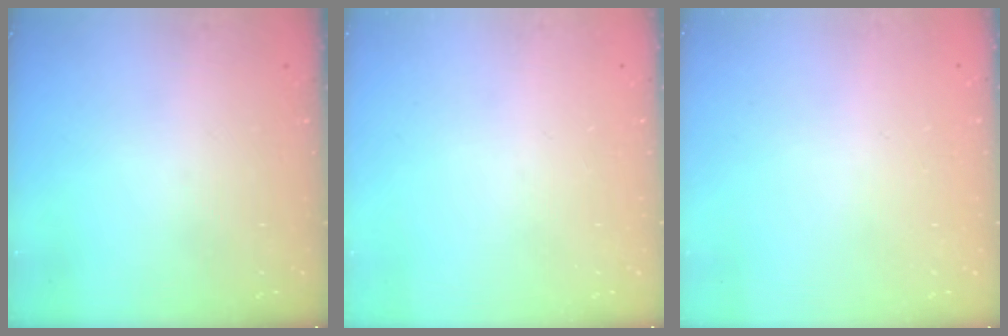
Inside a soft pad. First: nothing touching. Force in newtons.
{"total": 0.0}
{"total": 2.6, "press": 2.6, "slide": 0.2}